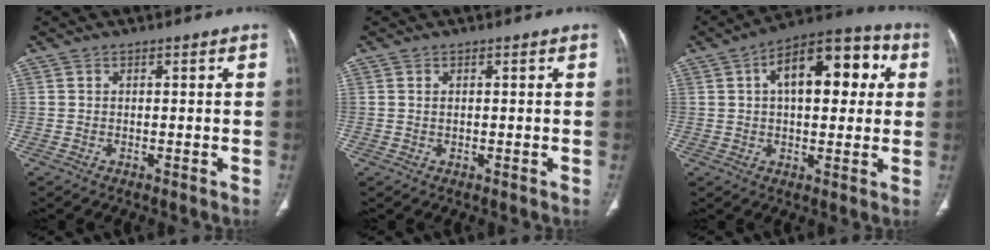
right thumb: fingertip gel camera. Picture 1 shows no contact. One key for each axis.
{"total": 0.6, "fx": 0.2, "fy": 0.3, "fz": 0.5, "tx": -0.012, "ty": 0.002, "tz": 0.007}
{"total": 16.7, "fx": 4.3, "fy": 8.5, "fz": 13.7, "tx": -0.165, "ty": 0.028, "tz": 0.056}